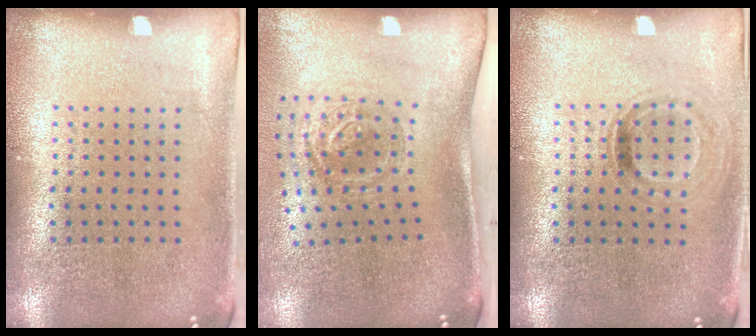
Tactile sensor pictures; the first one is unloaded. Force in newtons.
{"total": 1.9, "press": 1.2, "slide": 1.5}
{"total": 0.9, "press": 0.8, "slide": 0.5}